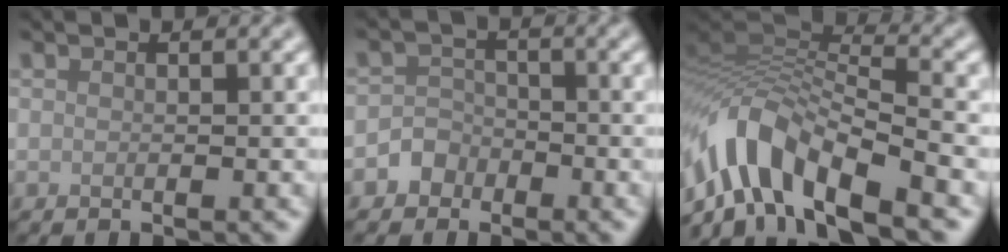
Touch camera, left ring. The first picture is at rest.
{"total": 2.1, "force": [-1.2, 1.7, 0.2], "torque": [0.014, 0.009, -0.031]}
{"total": 10.0, "force": [-5.6, 4.1, 7.1], "torque": [-0.125, 0.007, -0.114]}